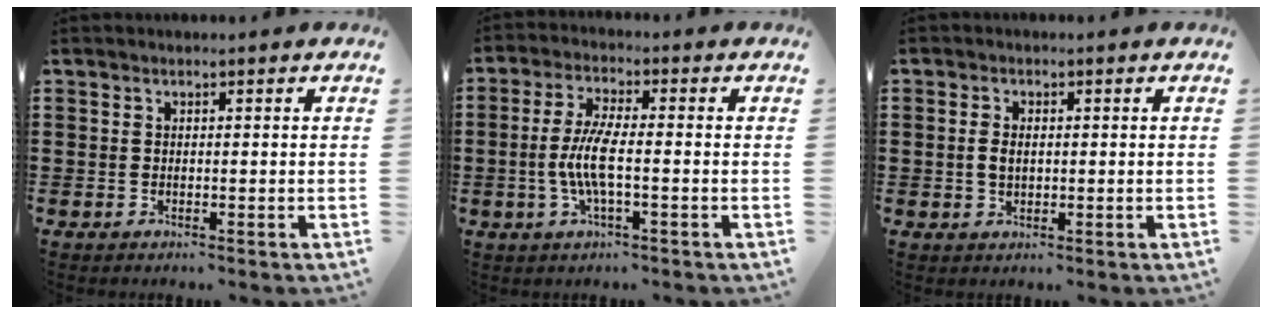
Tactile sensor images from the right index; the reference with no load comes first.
{"total": 6.3, "force": [-1.3, 1.5, 6.0], "torque": [-0.140, -0.009, -0.034]}
{"total": 2.3, "force": [0.0, 1.3, 1.9], "torque": [-0.038, 0.006, 0.000]}